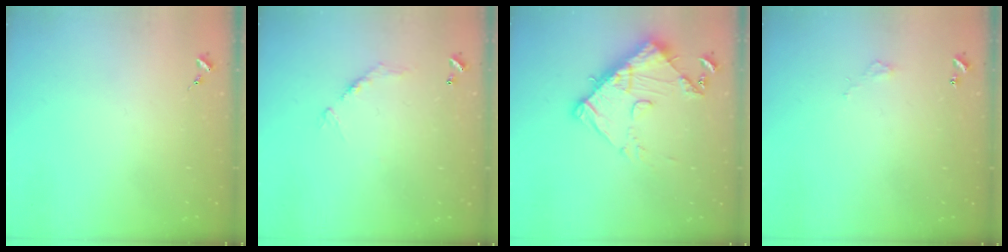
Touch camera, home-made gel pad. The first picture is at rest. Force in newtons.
{"total": 9.1, "press": 9.1, "slide": 0.8}
{"total": 13.0, "press": 13.0, "slide": 1.3}
{"total": 2.8, "press": 2.8, "slide": 0.2}